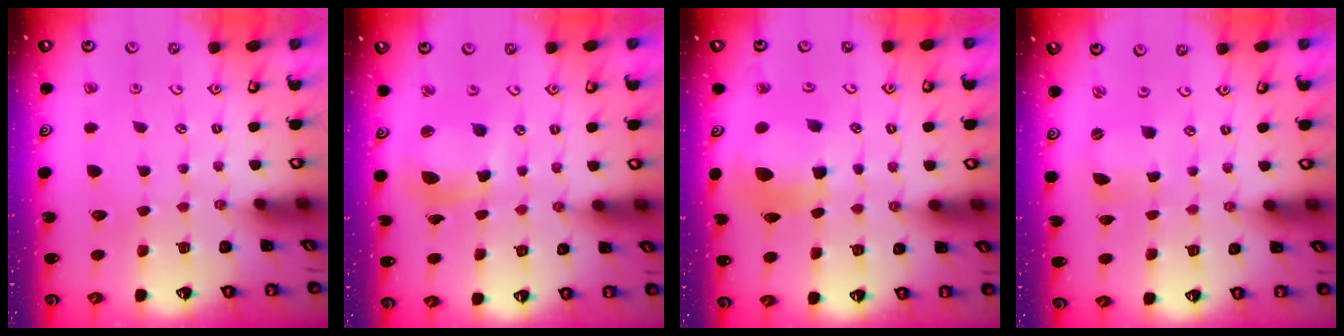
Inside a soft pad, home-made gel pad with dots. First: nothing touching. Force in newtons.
{"total": 10.3, "press": 10.2, "slide": 1.2}
{"total": 10.3, "press": 10.3, "slide": 1.3}
{"total": 0.0}